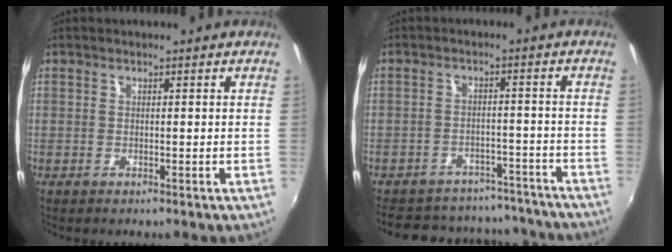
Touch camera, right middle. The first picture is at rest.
{"total": 20.8, "force": [-18.1, 8.0, 6.5], "torque": [-0.138, 0.037, -0.218]}